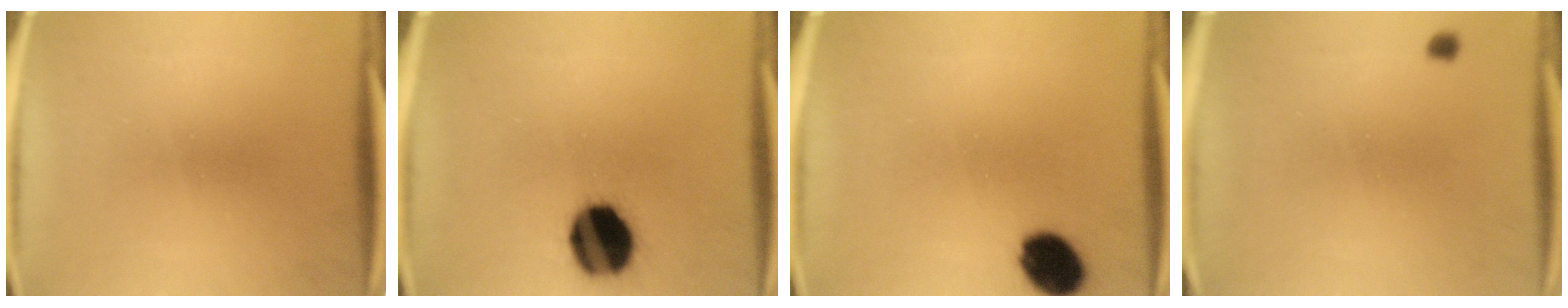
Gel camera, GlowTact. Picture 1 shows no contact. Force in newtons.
{"total": 15.7}
{"total": 9.3}
{"total": 1.0}